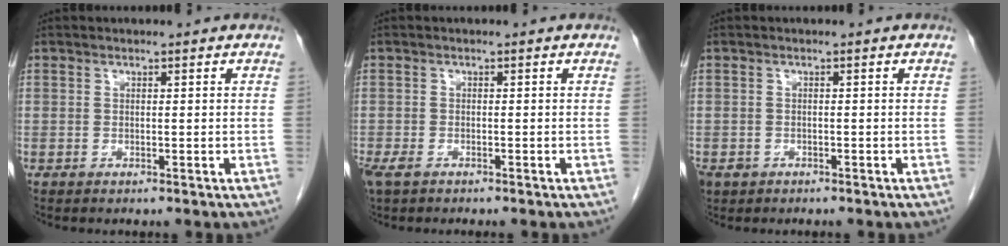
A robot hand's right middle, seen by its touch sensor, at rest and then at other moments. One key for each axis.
{"total": 2.9, "fx": -2.0, "fy": 1.3, "fz": 1.7, "tx": -0.040, "ty": -0.006, "tz": -0.032}
{"total": 2.2, "fx": -1.4, "fy": 1.6, "fz": 0.5, "tx": -0.013, "ty": 0.002, "tz": -0.020}